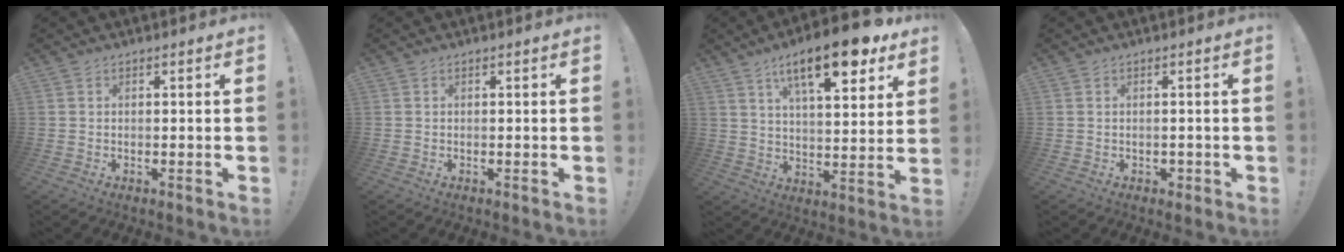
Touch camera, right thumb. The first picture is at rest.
{"total": 0.0}
{"total": 17.6, "force": [9.9, 5.3, 13.5], "torque": [-0.209, -0.048, 0.155]}
{"total": 1.4, "force": [-0.4, 1.2, 0.6], "torque": [0.001, 0.000, -0.010]}